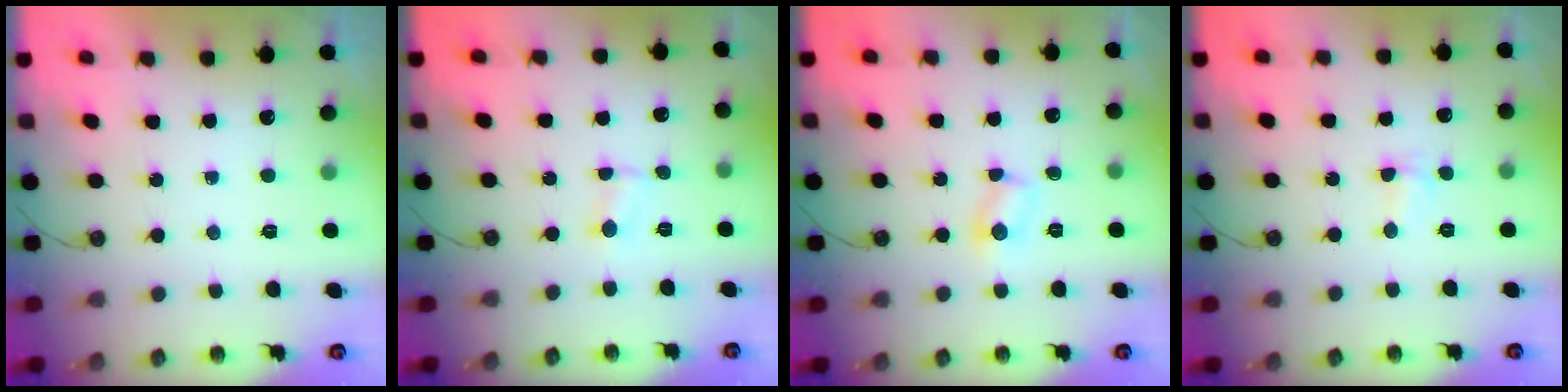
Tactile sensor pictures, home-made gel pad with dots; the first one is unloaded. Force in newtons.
{"total": 1.4, "press": 1.3, "slide": 0.3}
{"total": 3.1, "press": 3.1, "slide": 0.4}
{"total": 2.5, "press": 2.1, "slide": 1.4}